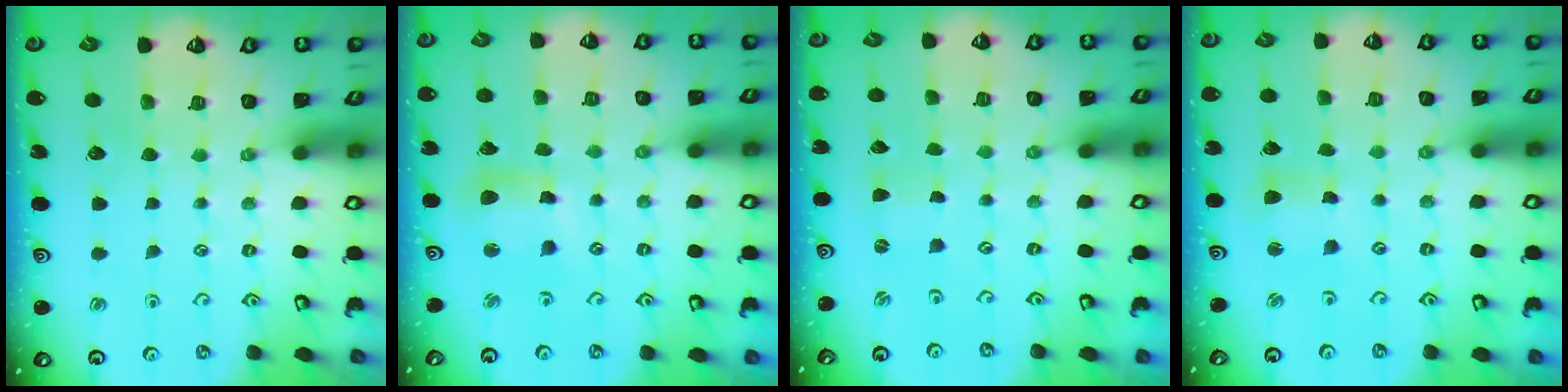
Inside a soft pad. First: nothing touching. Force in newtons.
{"total": 9.0, "press": 8.9, "slide": 1.4}
{"total": 0.0}
{"total": 3.9, "press": 3.8, "slide": 0.5}